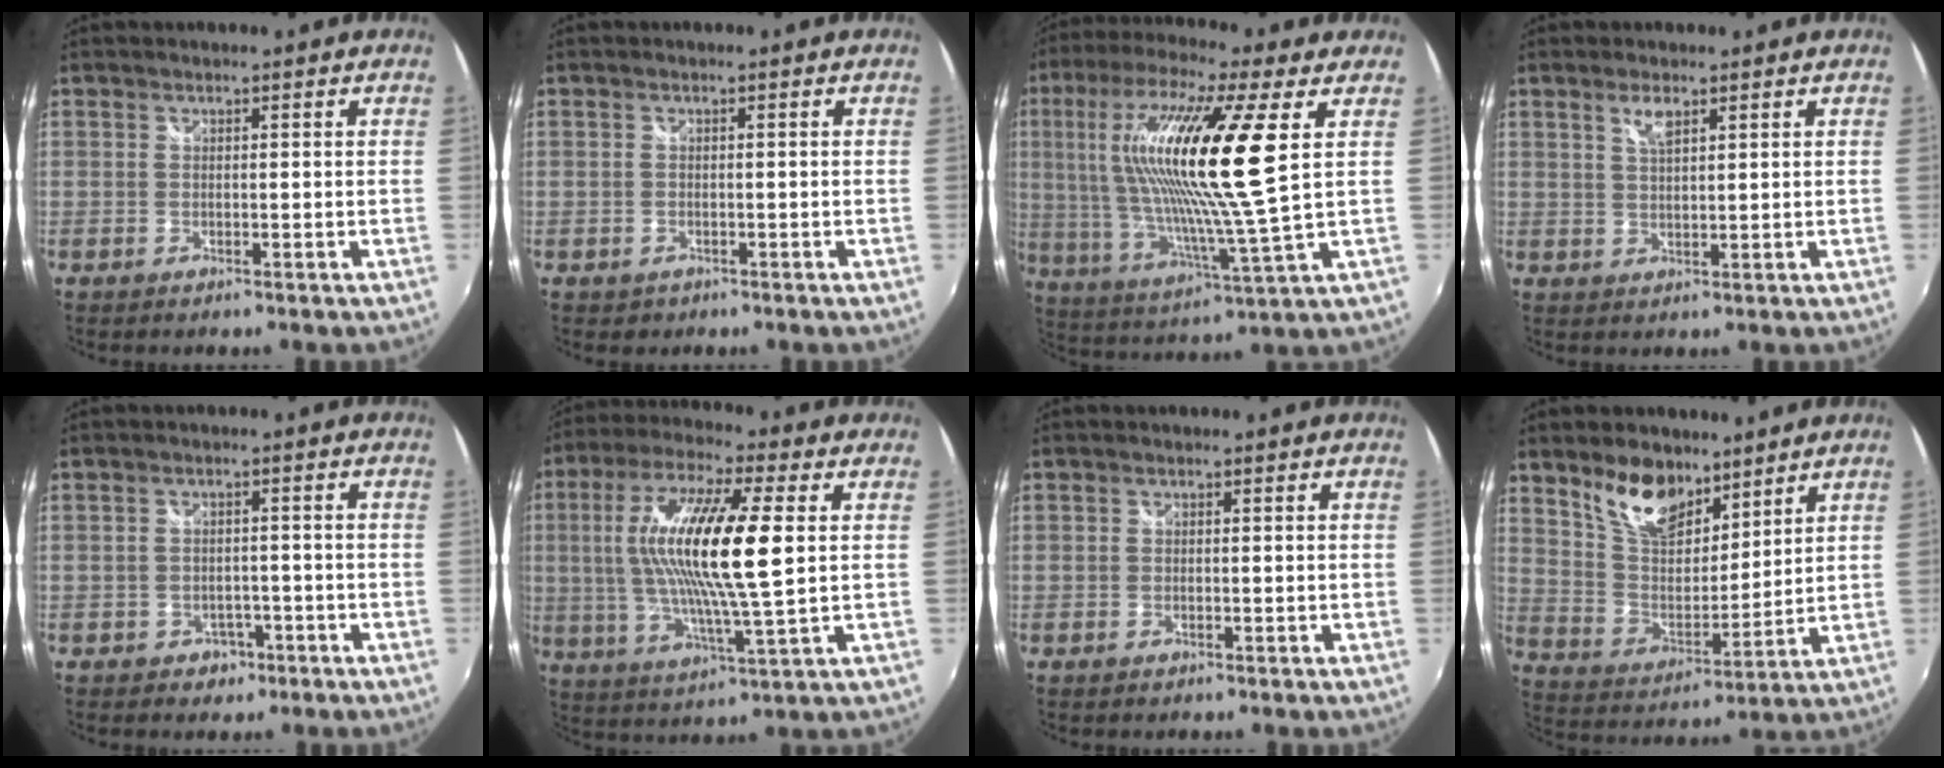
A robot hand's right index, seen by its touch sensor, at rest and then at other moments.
{"total": 1.7, "force": [-0.8, 1.3, 0.5], "torque": [-0.012, -0.002, -0.009]}
{"total": 20.7, "force": [5.3, 2.0, 19.9], "torque": [-0.362, 0.006, 0.095]}
{"total": 3.1, "force": [1.8, 1.0, 2.3], "torque": [-0.041, 0.001, 0.033]}
{"total": 3.8, "force": [-2.1, 3.0, 0.9], "torque": [-0.027, 0.008, -0.022]}
{"total": 18.3, "force": [2.6, 2.8, 17.9], "torque": [-0.329, 0.002, 0.042]}
{"total": 0.7, "force": [-0.4, 0.5, 0.2], "torque": [-0.004, -0.003, -0.009]}
{"total": 12.4, "force": [8.7, 6.0, 6.4], "torque": [-0.119, 0.003, 0.165]}